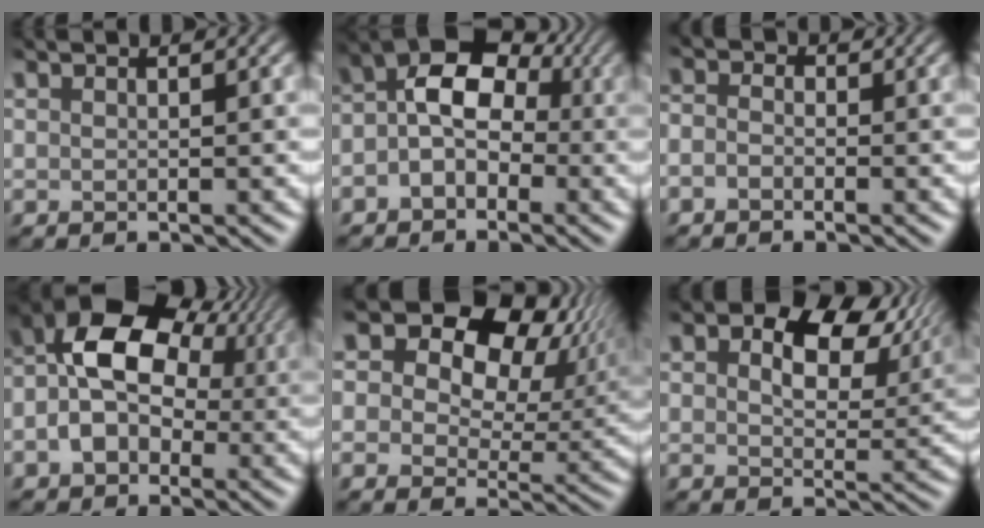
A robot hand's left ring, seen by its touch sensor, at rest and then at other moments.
{"total": 5.9, "force": [-1.6, 4.4, 3.6], "torque": [-0.041, 0.011, -0.041]}
{"total": 2.2, "force": [-2.0, 0.7, -0.4], "torque": [-0.010, -0.010, -0.026]}
{"total": 8.5, "force": [-0.7, 6.1, 5.8], "torque": [-0.106, 0.002, -0.008]}
{"total": 12.7, "force": [5.4, 8.8, 7.5], "torque": [-0.131, 0.025, 0.080]}
{"total": 8.9, "force": [3.5, 5.9, 5.7], "torque": [-0.095, -0.010, 0.074]}